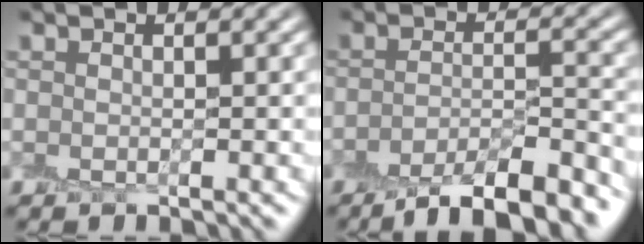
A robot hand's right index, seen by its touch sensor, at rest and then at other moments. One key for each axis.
{"total": 8.5, "fx": -6.0, "fy": 2.0, "fz": 5.7, "tx": -0.077, "ty": -0.001, "tz": -0.098}